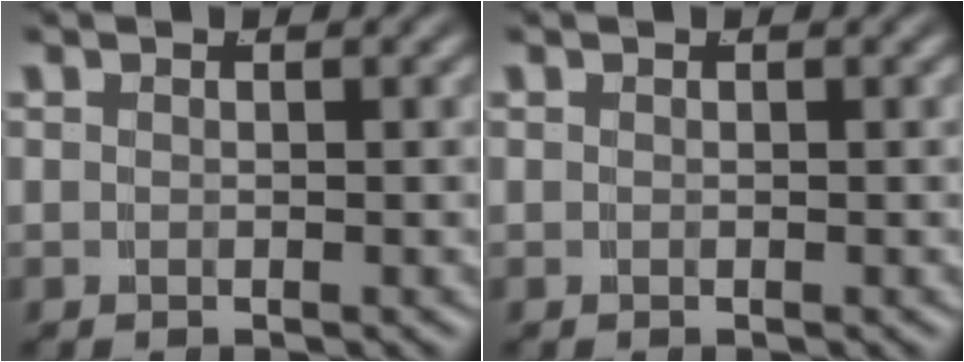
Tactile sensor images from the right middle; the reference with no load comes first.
{"total": 0.0}